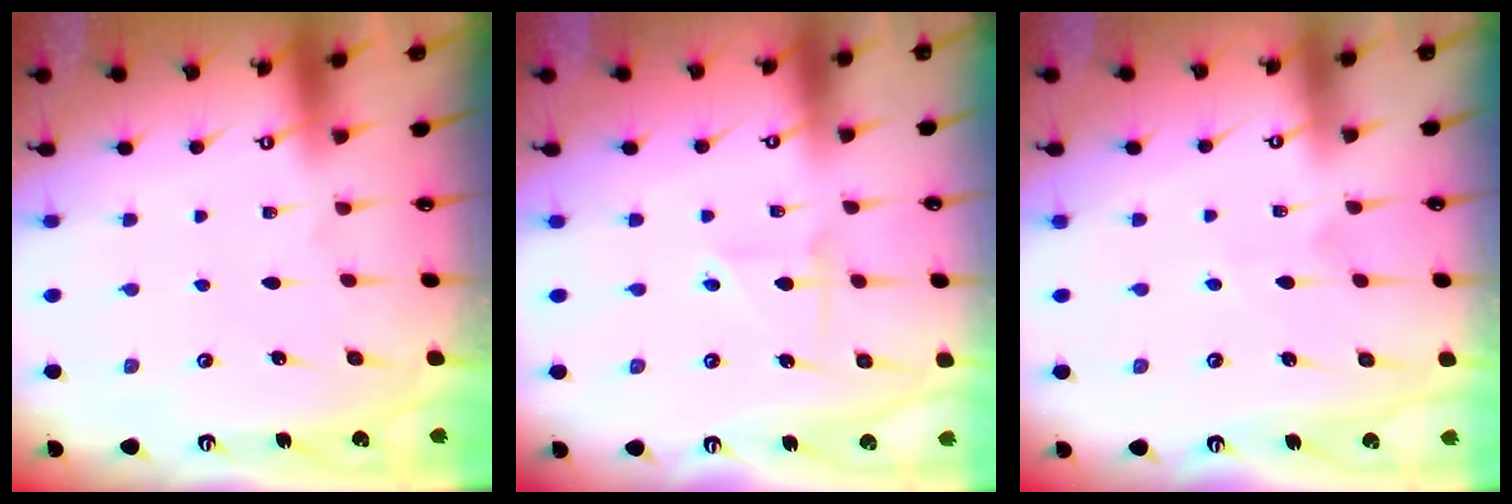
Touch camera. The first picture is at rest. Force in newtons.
{"total": 3.1, "press": 3.0, "slide": 0.9}
{"total": 3.3, "press": 3.3, "slide": 0.3}